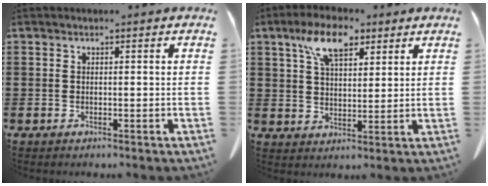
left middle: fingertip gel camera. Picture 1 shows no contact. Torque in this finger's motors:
{"motor_torque": [1.39, 0.75, 0.86, 0.21]}